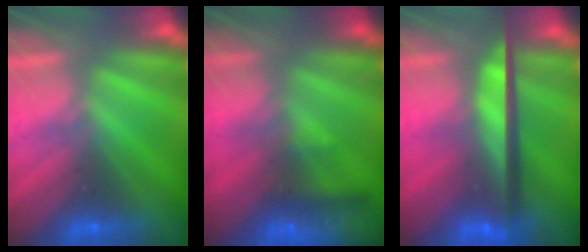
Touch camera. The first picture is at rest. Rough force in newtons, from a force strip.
{"total": 8.7}
{"total": 8.6}